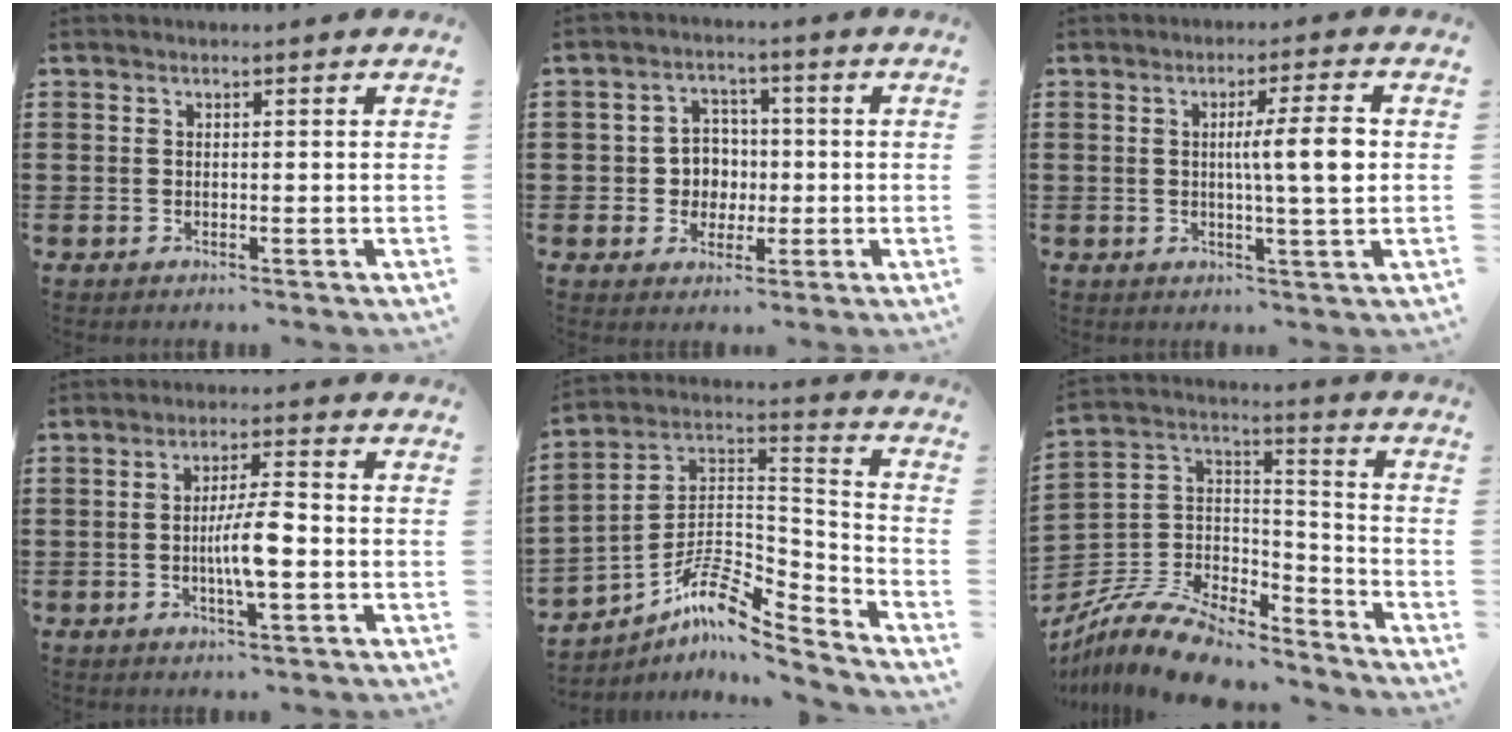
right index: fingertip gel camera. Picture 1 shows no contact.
{"total": 4.8, "force": [-0.4, 4.5, 1.4], "torque": [-0.045, 0.014, -0.010]}
{"total": 7.1, "force": [0.6, 0.3, 7.0], "torque": [-0.112, -0.009, 0.000]}
{"total": 6.4, "force": [-1.1, 1.2, 6.2], "torque": [-0.114, 0.001, -0.024]}
{"total": 8.3, "force": [-5.7, 2.9, 5.3], "torque": [-0.114, -0.011, -0.115]}
{"total": 10.6, "force": [-9.2, 3.5, 3.8], "torque": [-0.094, 0.018, -0.185]}